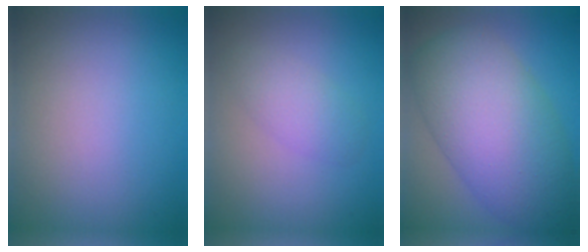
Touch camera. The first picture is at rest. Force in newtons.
{"total": 2.4, "press": 2.4, "slide": 0.1}
{"total": 11.3, "press": 11.3, "slide": 0.4}